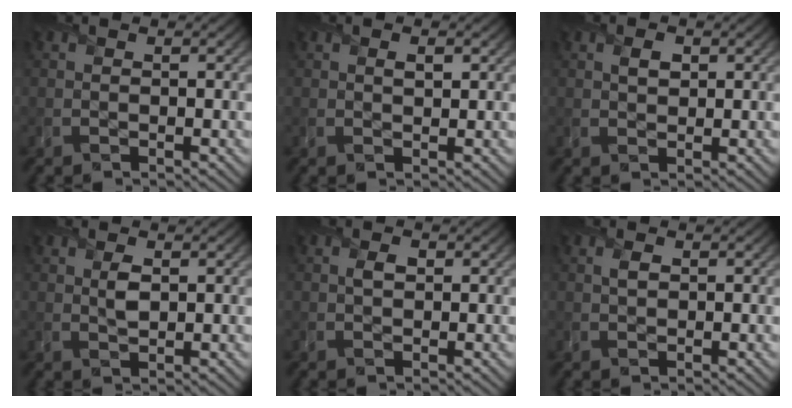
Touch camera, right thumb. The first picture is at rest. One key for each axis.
{"total": 1.1, "fx": 0.5, "fy": 0.6, "fz": 0.7, "tx": -0.012, "ty": -0.005, "tz": 0.010}
{"total": 1.7, "fx": 0.7, "fy": 1.2, "fz": 1.1, "tx": -0.020, "ty": -0.001, "tz": 0.013}
{"total": 2.1, "fx": 0.6, "fy": 1.1, "fz": 1.6, "tx": -0.034, "ty": -0.004, "tz": 0.014}
{"total": 1.2, "fx": 0.3, "fy": 0.8, "fz": 0.8, "tx": -0.015, "ty": -0.001, "tz": 0.006}
{"total": 1.2, "fx": 0.4, "fy": 0.8, "fz": 0.8, "tx": -0.018, "ty": 0.000, "tz": 0.009}